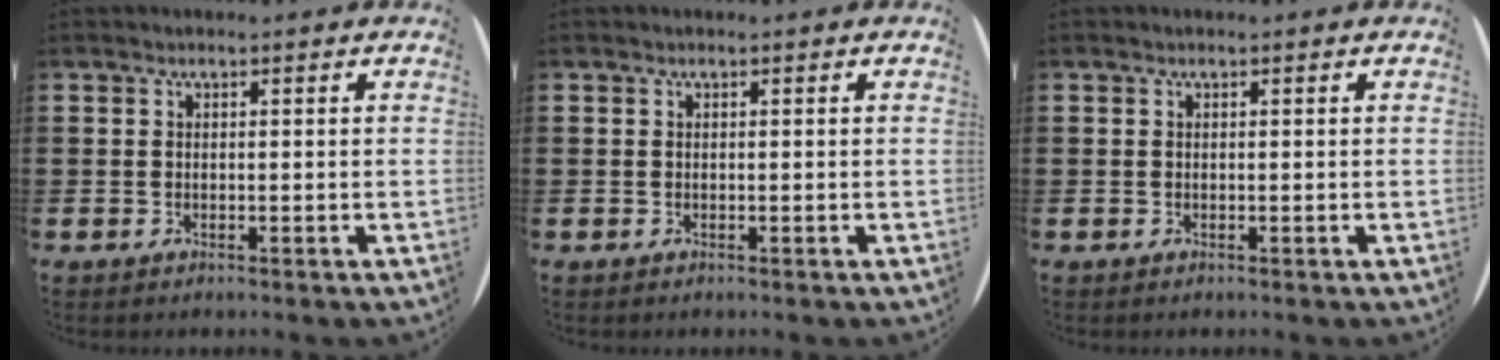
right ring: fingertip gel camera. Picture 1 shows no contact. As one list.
[{"total": 0.0}, {"total": 0.0}]